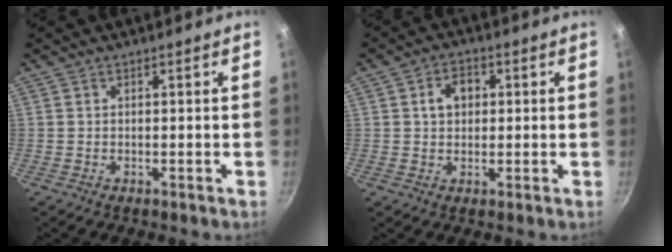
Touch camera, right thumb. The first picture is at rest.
{"total": 4.9, "force": [0.9, 3.8, 3.0], "torque": [-0.027, 0.010, 0.010]}